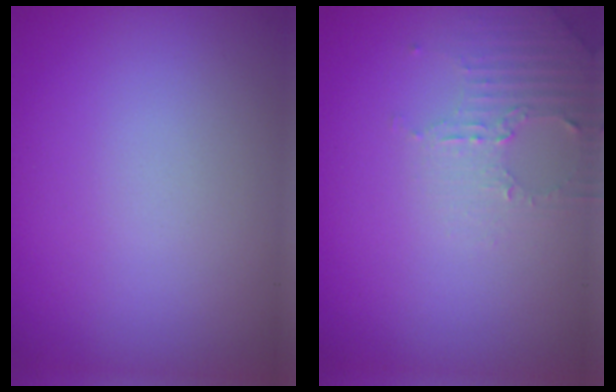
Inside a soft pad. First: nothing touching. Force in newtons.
{"total": 2.6, "press": 2.5, "slide": 0.7}